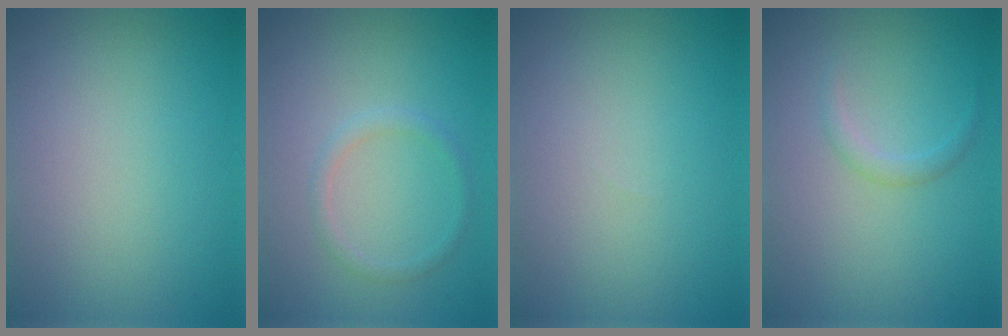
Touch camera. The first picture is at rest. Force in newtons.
{"total": 1.2, "press": 1.2, "slide": 0.0}
{"total": 0.0}
{"total": 1.0, "press": 1.0, "slide": 0.1}